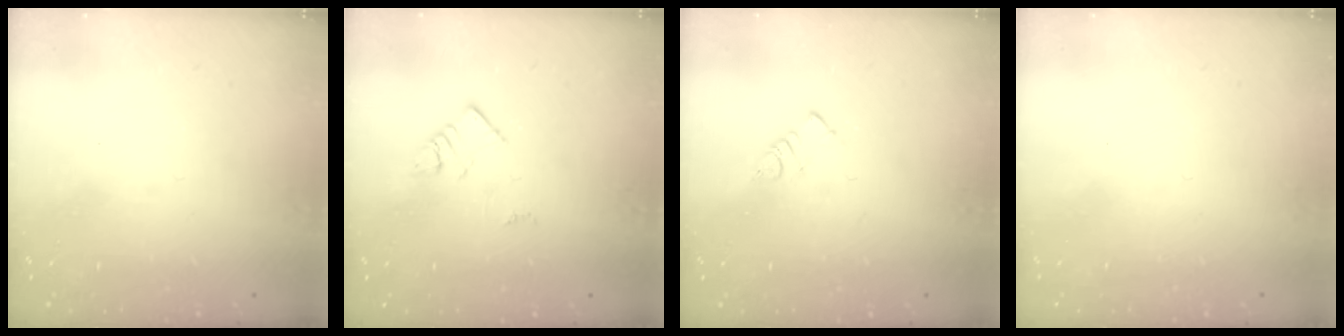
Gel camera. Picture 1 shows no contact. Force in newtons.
{"total": 2.9, "press": 2.9, "slide": 0.2}
{"total": 2.7, "press": 2.7, "slide": 0.4}
{"total": 1.6, "press": 1.6, "slide": 0.1}